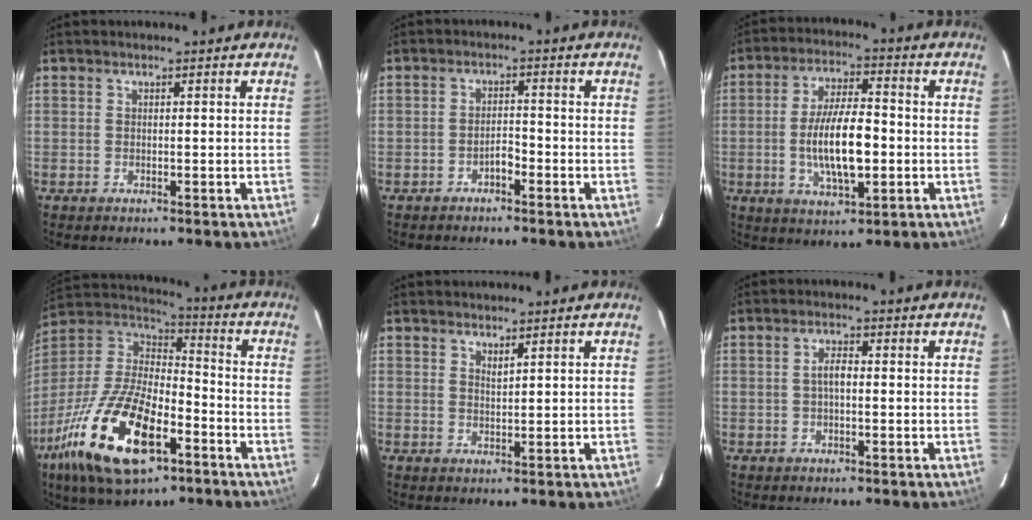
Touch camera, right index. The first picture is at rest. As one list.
[{"total": 2.1, "force": [-1.7, 0.7, 1.1], "torque": [-0.022, 0.007, -0.028]}, {"total": 11.8, "force": [-1.9, 4.2, 10.9], "torque": [-0.209, -0.004, -0.028]}, {"total": 23.7, "force": [-11.9, 9.8, 17.9], "torque": [-0.373, -0.040, -0.213]}, {"total": 1.3, "force": [1.1, 0.2, 0.7], "torque": [-0.012, -0.001, 0.020]}, {"total": 2.2, "force": [-0.2, 0.8, 2.0], "torque": [-0.040, 0.007, -0.004]}]